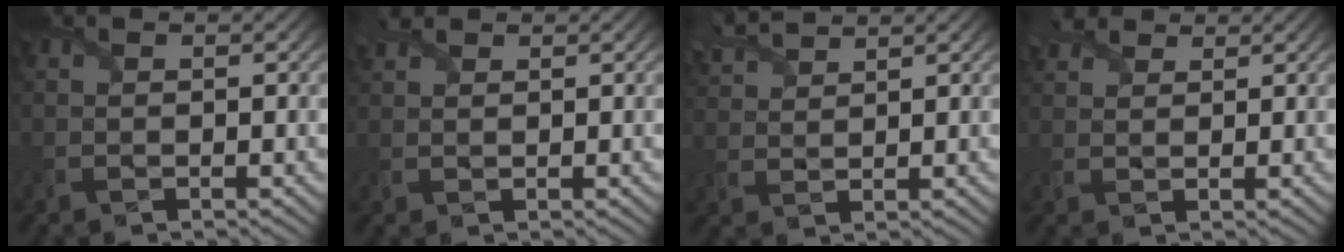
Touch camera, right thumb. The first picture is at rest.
{"total": 2.3, "force": [1.8, 1.1, 0.9], "torque": [-0.026, 0.011, 0.039]}
{"total": 5.0, "force": [4.4, 1.2, 2.1], "torque": [-0.060, 0.018, 0.090]}
{"total": 3.3, "force": [2.6, 1.6, 1.4], "torque": [-0.036, 0.013, 0.053]}